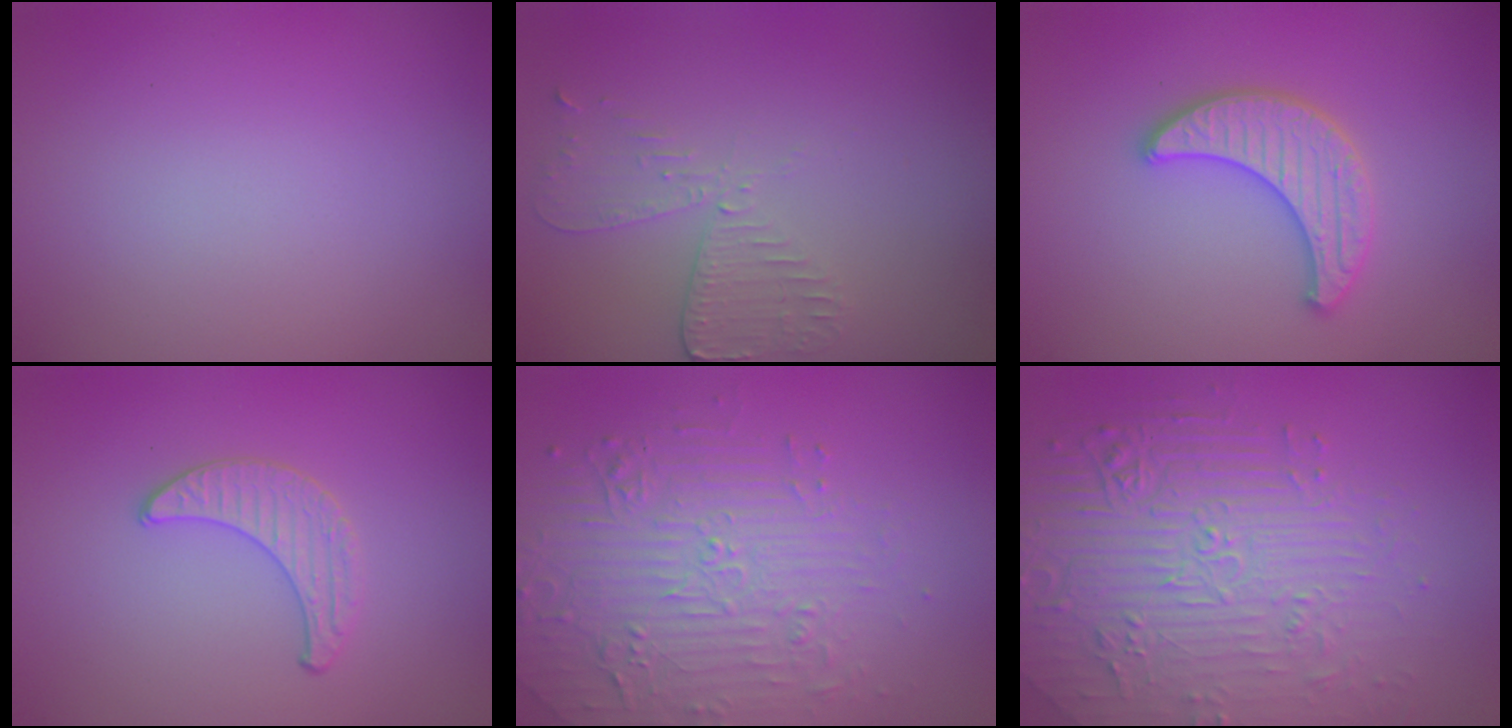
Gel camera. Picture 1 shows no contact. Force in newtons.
{"total": 2.7, "press": 2.4, "slide": 1.2}
{"total": 3.4, "press": 3.3, "slide": 0.6}
{"total": 1.3, "press": 1.3, "slide": 0.2}
{"total": 4.9, "press": 3.7, "slide": 3.2}
{"total": 5.4, "press": 4.8, "slide": 2.3}